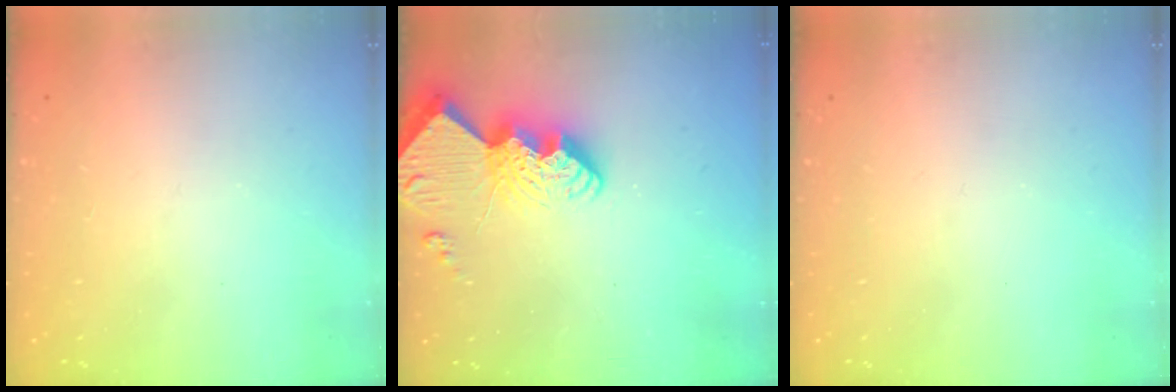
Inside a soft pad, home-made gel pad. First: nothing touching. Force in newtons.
{"total": 13.1, "press": 13.0, "slide": 0.8}
{"total": 0.0}